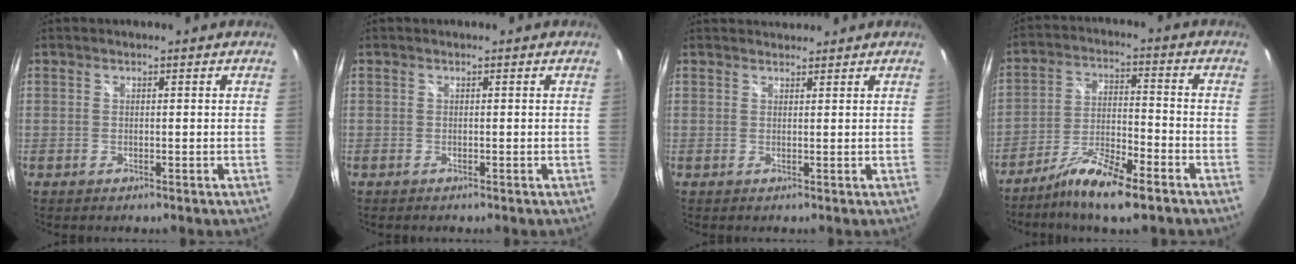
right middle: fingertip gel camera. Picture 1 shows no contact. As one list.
[{"total": 0.0}, {"total": 2.4, "force": [2.4, 0.5, 0.3], "torque": [-0.006, 0.008, 0.039]}, {"total": 11.2, "force": [-8.3, 1.7, 7.3], "torque": [-0.150, -0.013, -0.153]}]